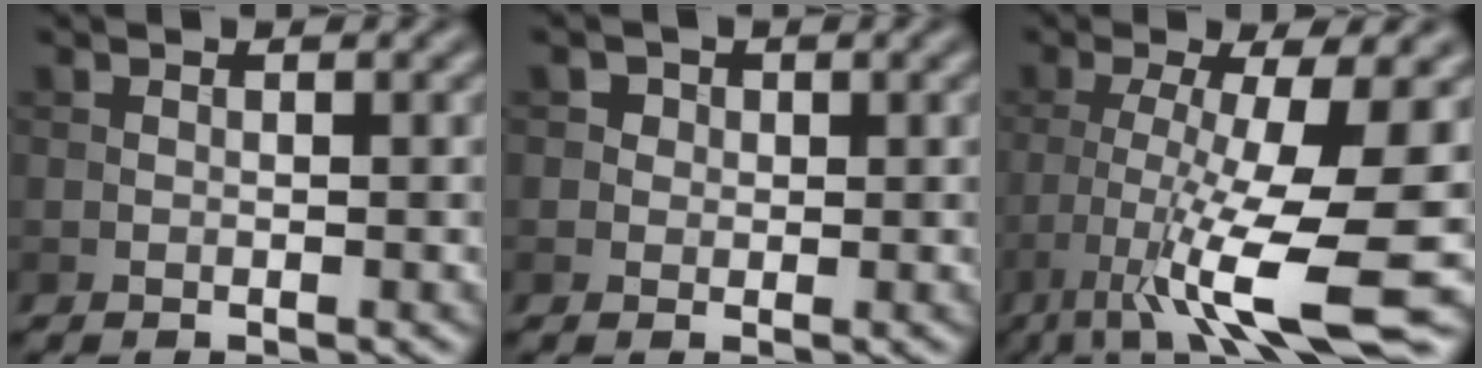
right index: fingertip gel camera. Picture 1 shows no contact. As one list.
[{"total": 1.8, "force": [0.7, 1.5, 0.6], "torque": [0.001, 0.004, 0.007]}, {"total": 10.6, "force": [-3.9, 1.9, 9.7], "torque": [-0.161, -0.008, -0.069]}]